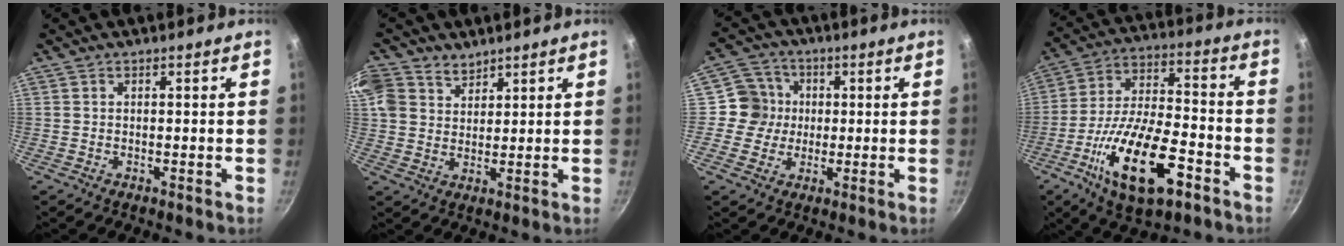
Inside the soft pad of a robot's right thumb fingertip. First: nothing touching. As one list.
[{"total": 10.8, "force": [6.2, 8.0, 3.7], "torque": [-0.087, 0.016, 0.125]}, {"total": 6.9, "force": [0.2, 6.8, 1.2], "torque": [0.021, 0.014, -0.014]}, {"total": 20.1, "force": [-8.9, 8.2, 16.0], "torque": [-0.280, 0.031, -0.161]}]